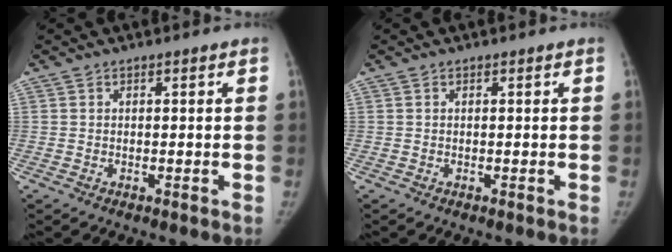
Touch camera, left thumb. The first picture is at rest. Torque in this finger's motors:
{"motor_torque": [0.06, -0.01, 0.20, 0.01, 0.03]}